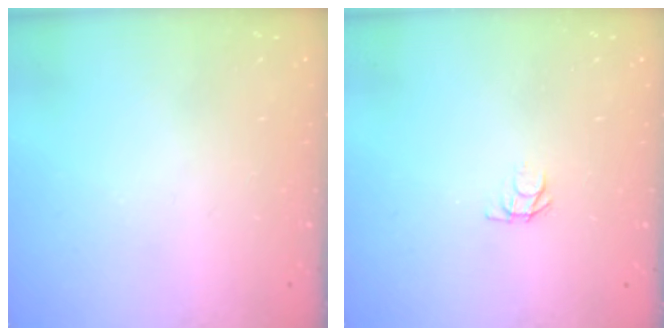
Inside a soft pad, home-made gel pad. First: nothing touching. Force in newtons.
{"total": 2.7, "press": 2.7, "slide": 0.3}